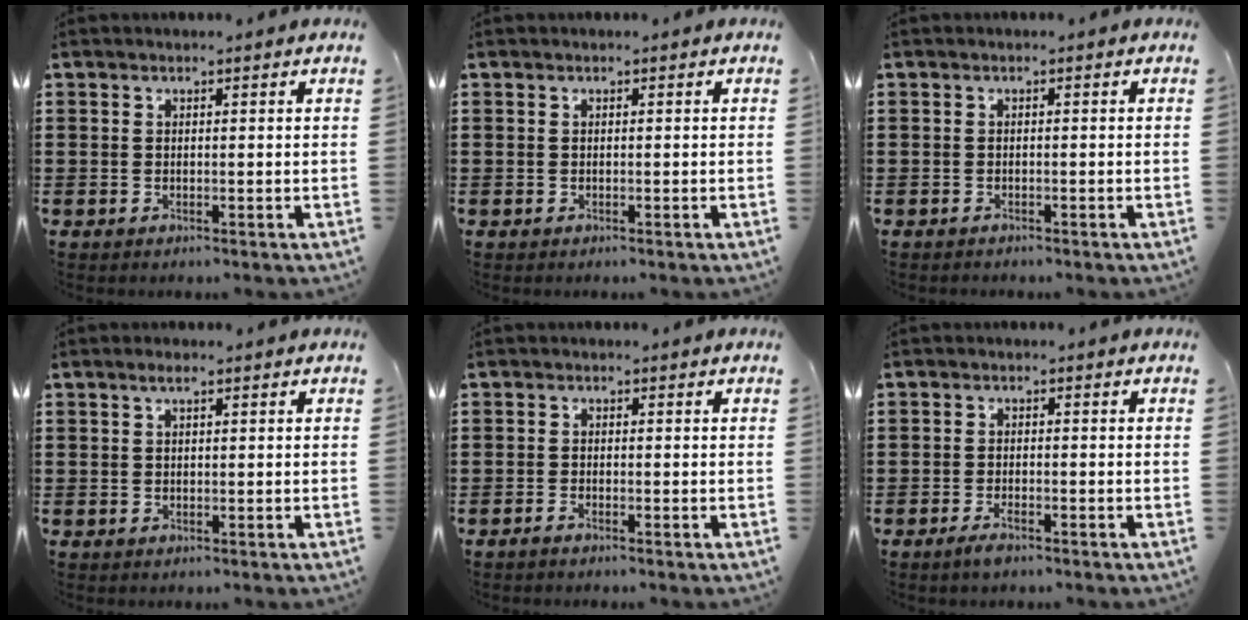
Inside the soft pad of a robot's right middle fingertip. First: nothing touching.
{"total": 0.0}
{"total": 0.7, "force": [-0.7, 0.2, -0.1], "torque": [0.002, 0.002, -0.015]}
{"total": 1.3, "force": [0.5, 0.8, 0.9], "torque": [-0.020, 0.006, 0.007]}
{"total": 0.8, "force": [-0.8, 0.1, 0.4], "torque": [-0.009, -0.004, -0.014]}
{"total": 2.0, "force": [-1.6, 0.5, 1.1], "torque": [-0.027, -0.001, -0.032]}